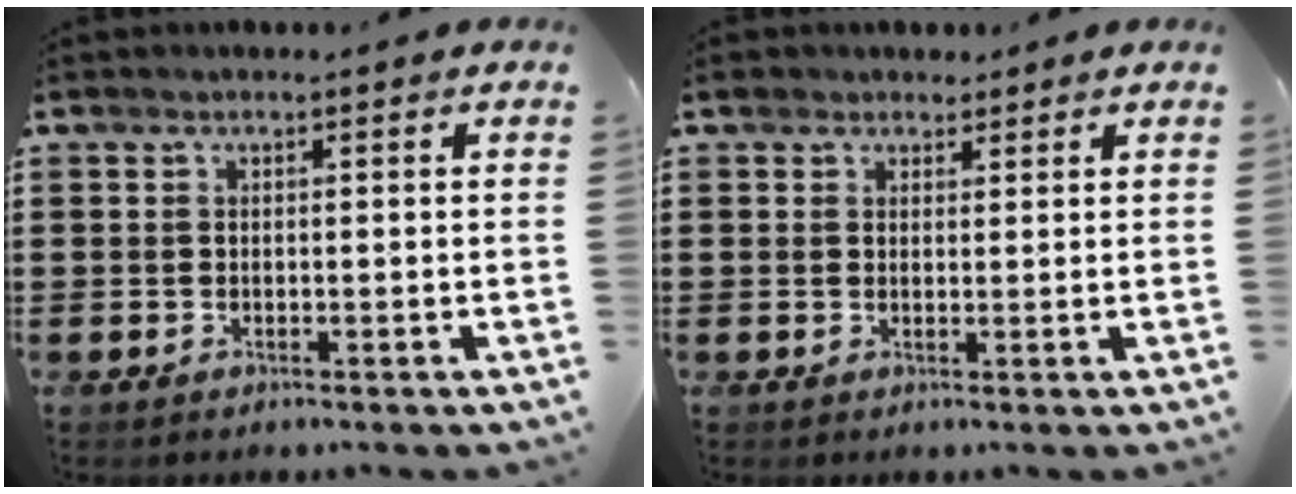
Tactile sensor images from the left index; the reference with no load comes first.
{"total": 2.1, "force": [1.6, 1.3, 0.2], "torque": [-0.002, 0.005, 0.028]}